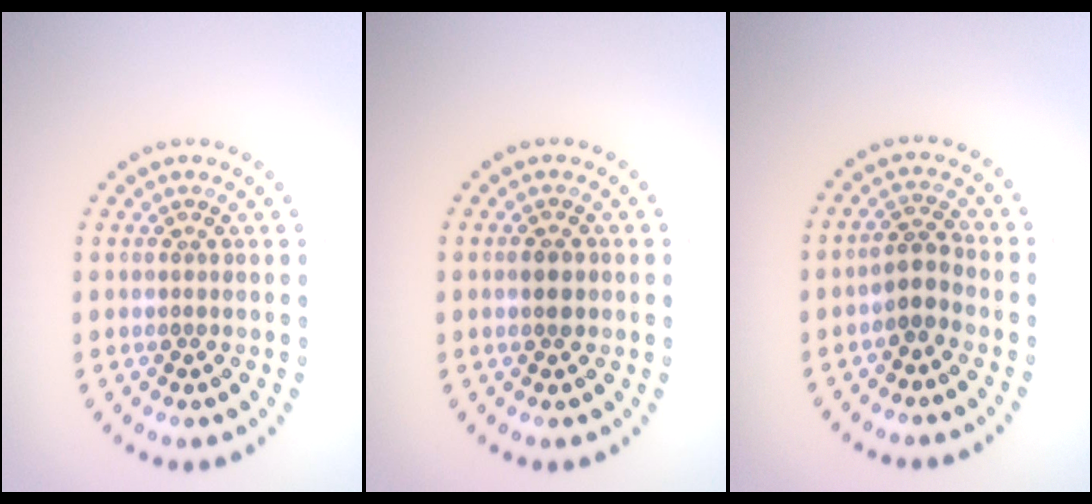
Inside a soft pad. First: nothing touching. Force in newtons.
{"total": 1.8, "press": 1.8, "slide": 0.1}
{"total": 2.2, "press": 1.9, "slide": 1.1}